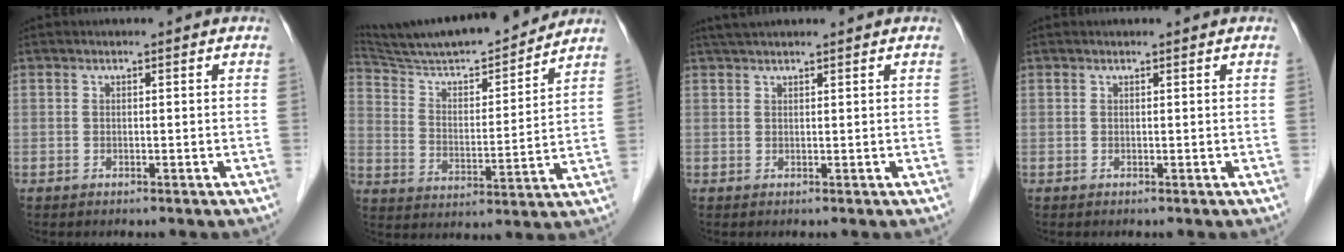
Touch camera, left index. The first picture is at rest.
{"total": 18.7, "force": [17.4, 1.2, 6.8], "torque": [-0.122, -0.002, 0.281]}
{"total": 4.0, "force": [3.6, 0.0, 1.7], "torque": [-0.022, 0.032, 0.059]}
{"total": 0.0}